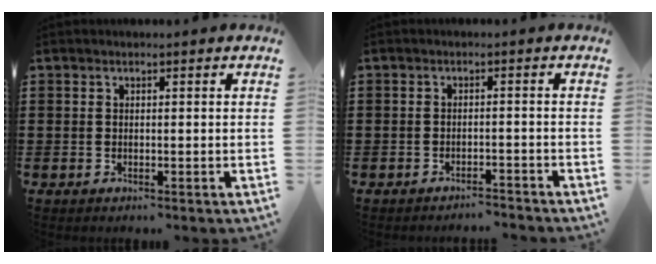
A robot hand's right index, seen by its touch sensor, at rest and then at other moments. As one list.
[{"total": 2.0, "force": [-2.0, 0.0, 0.1], "torque": [-0.008, 0.001, -0.044]}]